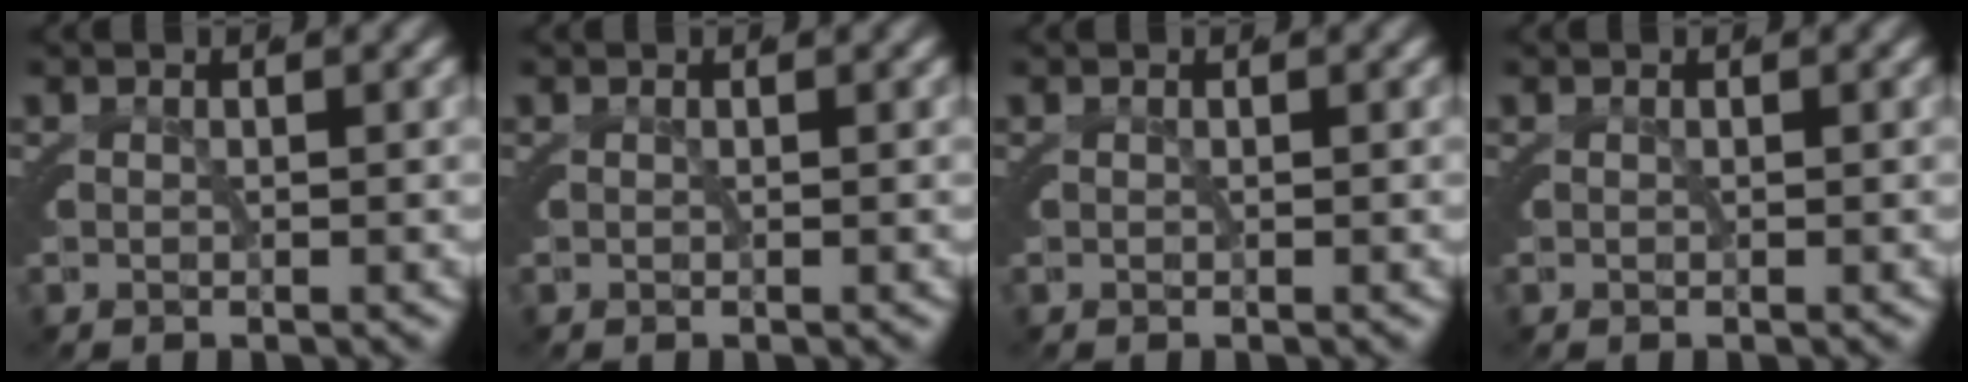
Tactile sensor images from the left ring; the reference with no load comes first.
{"total": 0.0}
{"total": 0.0}
{"total": 0.0}